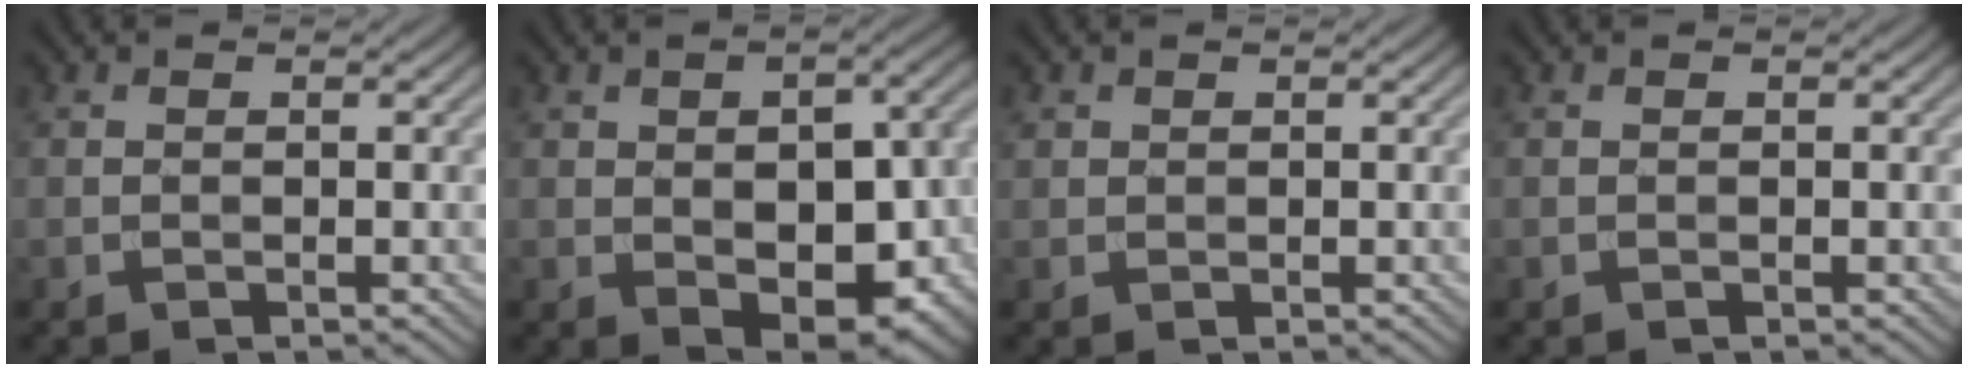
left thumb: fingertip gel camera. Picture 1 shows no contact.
{"total": 10.1, "force": [-2.1, 5.7, 8.1], "torque": [-0.111, -0.009, -0.022]}
{"total": 1.2, "force": [0.7, 0.9, 0.1], "torque": [-0.005, -0.003, 0.013]}
{"total": 0.0}